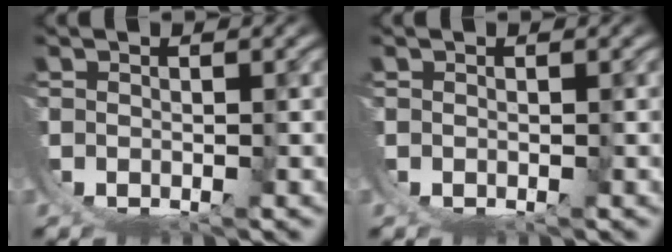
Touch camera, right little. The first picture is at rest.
{"total": 0.0}